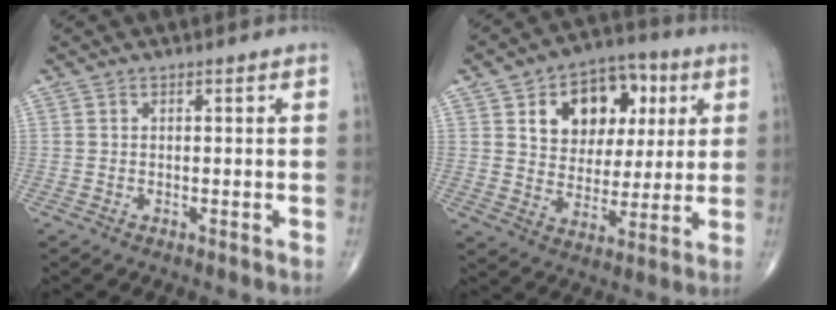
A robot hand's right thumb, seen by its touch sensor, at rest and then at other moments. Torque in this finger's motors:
{"motor_torque": [-0.25, 2.22, 0.79, 0.64, 0.02]}